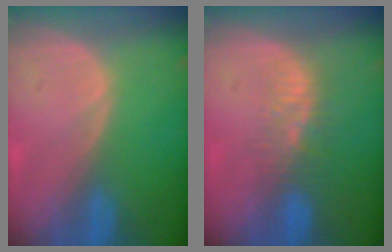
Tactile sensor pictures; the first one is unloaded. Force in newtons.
{"total": 4.9, "press": 4.3, "slide": 2.2}